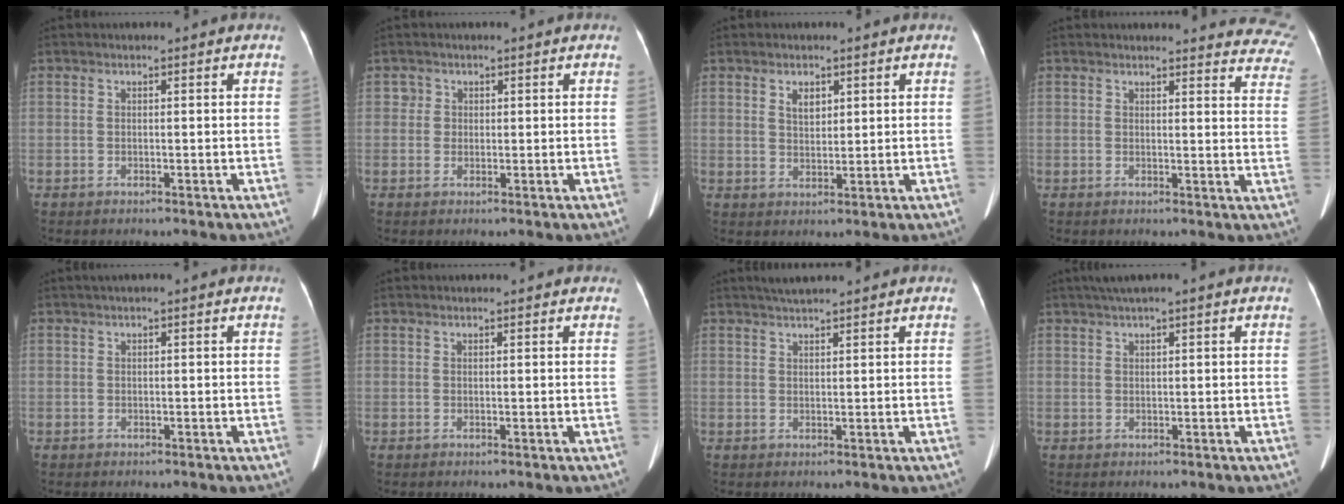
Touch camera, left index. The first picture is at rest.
{"total": 1.4, "force": [0.1, 1.4, -0.3], "torque": [0.012, -0.002, -0.002]}
{"total": 2.4, "force": [1.1, 1.5, 1.5], "torque": [-0.033, 0.003, 0.026]}
{"total": 17.5, "force": [16.7, 3.7, 3.6], "torque": [-0.003, -0.077, 0.148]}
{"total": 0.0}
{"total": 2.5, "force": [2.2, 0.7, 1.1], "torque": [-0.014, 0.020, 0.017]}
{"total": 3.2, "force": [2.9, 0.0, 1.5], "torque": [-0.024, 0.020, 0.051]}
{"total": 2.3, "force": [1.4, 0.1, 1.8], "torque": [-0.040, 0.022, 0.031]}